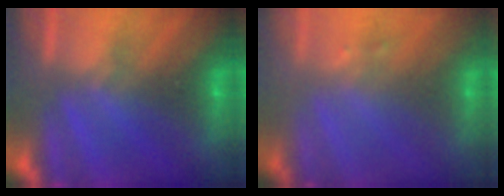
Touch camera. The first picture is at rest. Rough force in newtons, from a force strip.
{"total": 1.5}